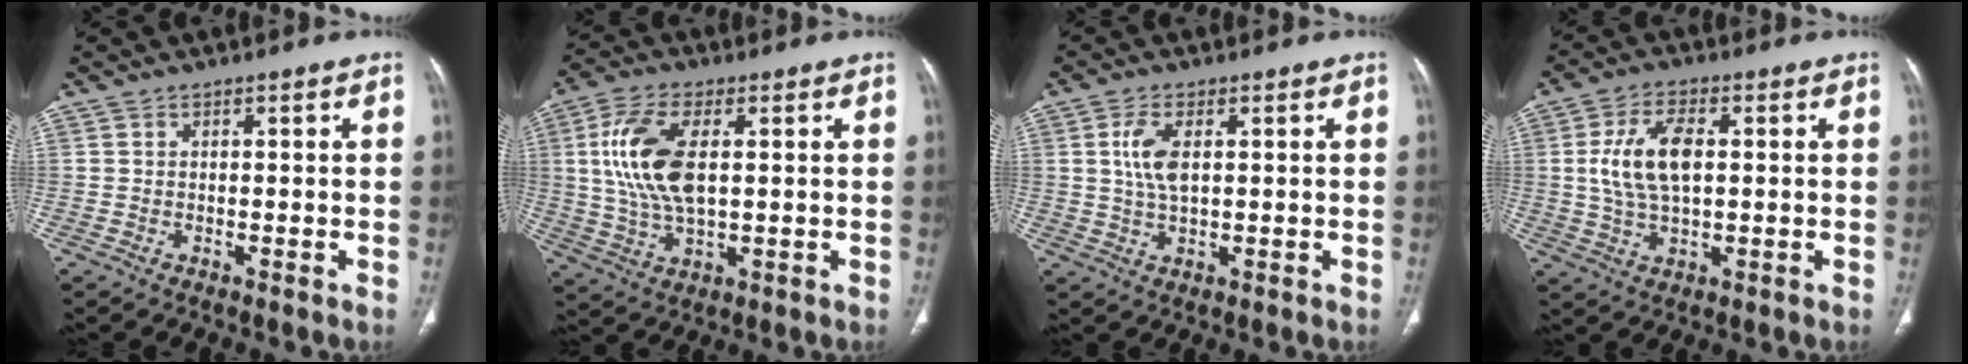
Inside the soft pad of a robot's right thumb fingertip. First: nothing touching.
{"total": 13.2, "force": [2.2, 6.4, 11.4], "torque": [-0.241, -0.001, 0.045]}
{"total": 5.6, "force": [1.2, 2.5, 4.8], "torque": [-0.105, -0.004, 0.025]}
{"total": 10.3, "force": [1.3, 5.2, 8.8], "torque": [-0.175, 0.003, 0.027]}